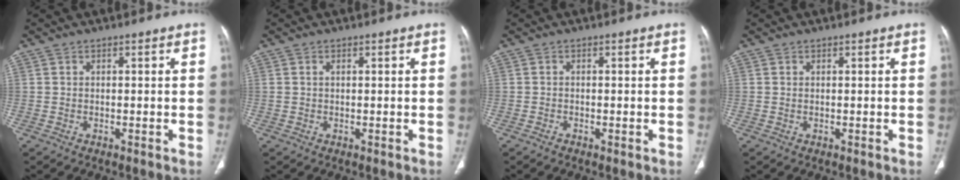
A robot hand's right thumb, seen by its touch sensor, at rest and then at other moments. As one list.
[{"total": 0.8, "force": [0.3, 0.4, 0.6], "torque": [-0.016, 0.007, 0.008]}, {"total": 0.6, "force": [-0.3, 0.3, 0.5], "torque": [-0.008, -0.001, -0.007]}, {"total": 0.0}]